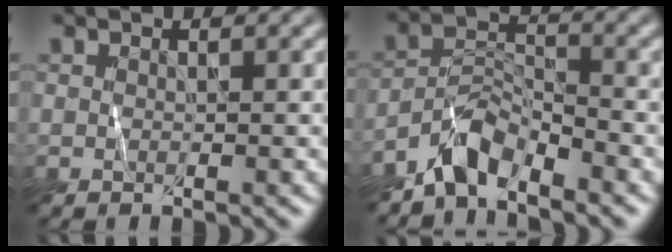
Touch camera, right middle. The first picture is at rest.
{"total": 3.6, "force": [-3.2, 1.1, 1.3], "torque": [-0.022, 0.016, -0.066]}